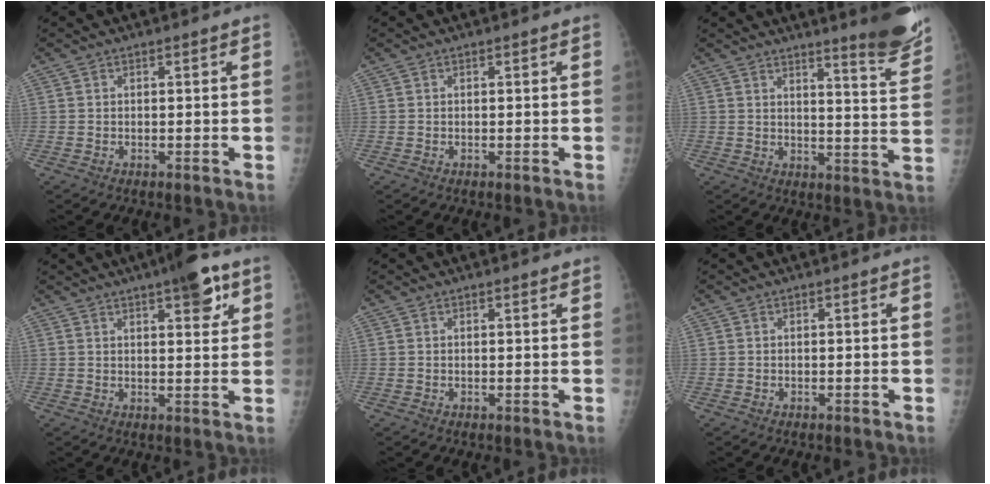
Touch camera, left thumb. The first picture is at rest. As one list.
[{"total": 0.0}, {"total": 10.8, "force": [8.7, 0.8, 6.4], "torque": [-0.064, -0.071, 0.108]}, {"total": 8.0, "force": [4.4, 2.5, 6.3], "torque": [-0.070, -0.016, 0.056]}, {"total": 1.0, "force": [0.8, 0.2, 0.6], "torque": [-0.007, -0.001, 0.009]}, {"total": 0.0}]